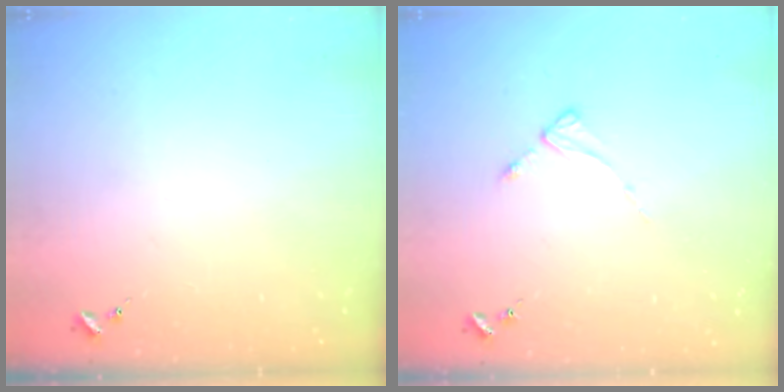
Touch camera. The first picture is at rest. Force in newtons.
{"total": 2.6, "press": 2.6, "slide": 0.3}